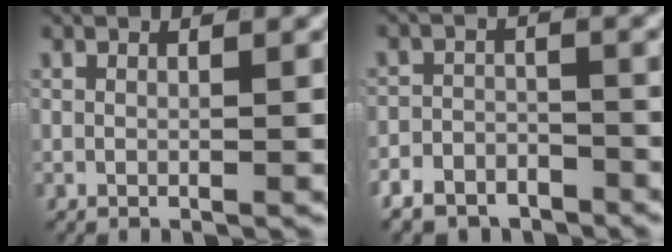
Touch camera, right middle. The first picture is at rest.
{"total": 5.3, "force": [-4.3, 2.9, 1.0], "torque": [0.002, -0.006, -0.080]}